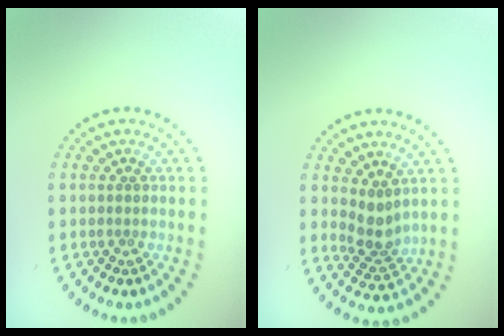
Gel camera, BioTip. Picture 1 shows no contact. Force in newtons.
{"total": 2.7, "press": 2.1, "slide": 1.7}